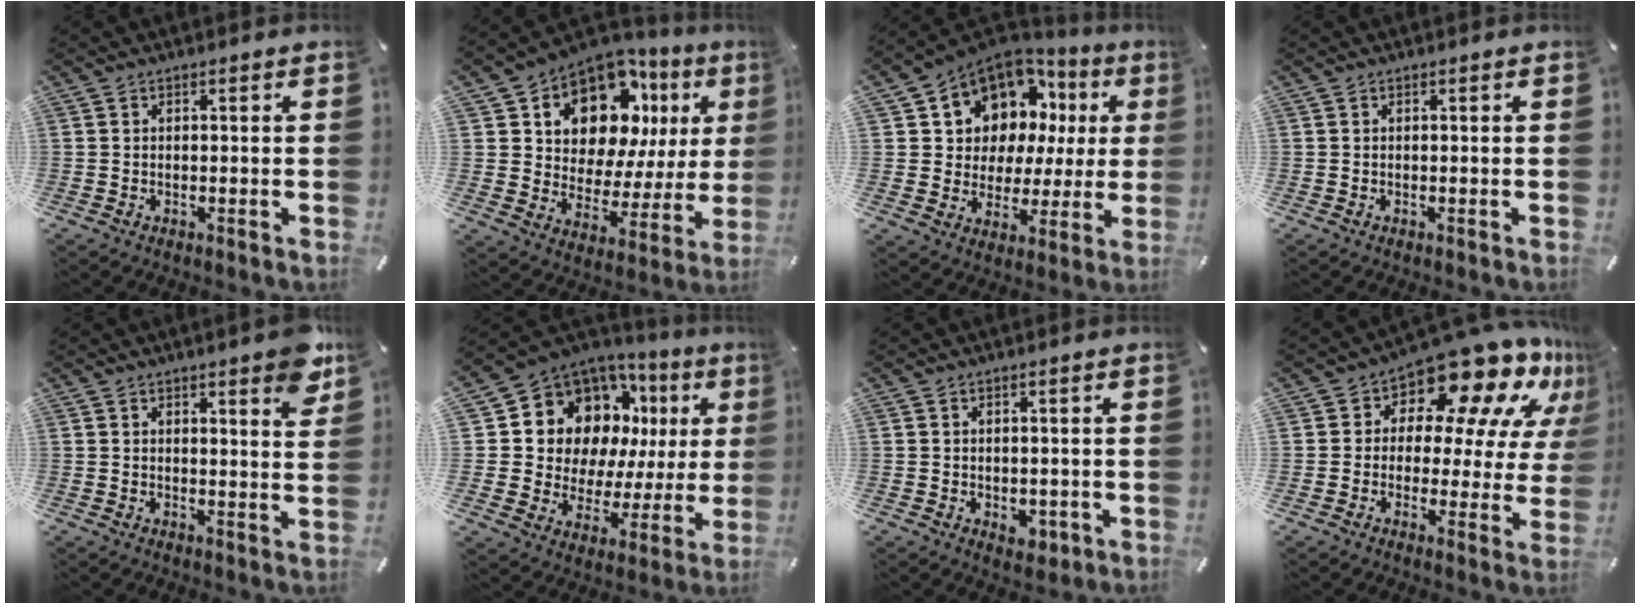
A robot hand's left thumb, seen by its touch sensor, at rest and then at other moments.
{"total": 13.7, "force": [8.3, 8.9, 6.3], "torque": [-0.106, -0.066, 0.148]}
{"total": 10.9, "force": [6.9, 8.3, 1.6], "torque": [-0.049, -0.065, 0.133]}
{"total": 0.0}
{"total": 5.7, "force": [4.0, 1.8, 3.7], "torque": [-0.049, -0.022, 0.066]}
{"total": 13.6, "force": [7.0, 10.3, 5.5], "torque": [-0.100, -0.068, 0.137]}
{"total": 3.5, "force": [-1.1, 2.6, 2.0], "torque": [-0.021, 0.003, -0.017]}
{"total": 14.6, "force": [11.2, 6.1, 6.9], "torque": [-0.102, -0.105, 0.187]}